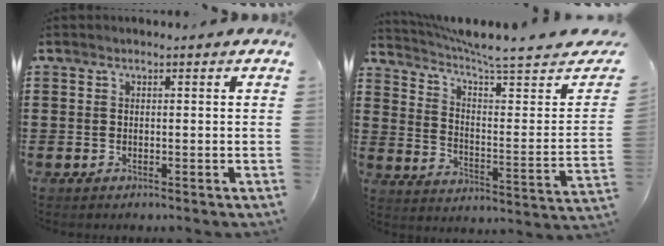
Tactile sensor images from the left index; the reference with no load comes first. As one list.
[{"total": 5.5, "force": [4.7, 0.0, 2.8], "torque": [-0.072, -0.046, 0.073]}]